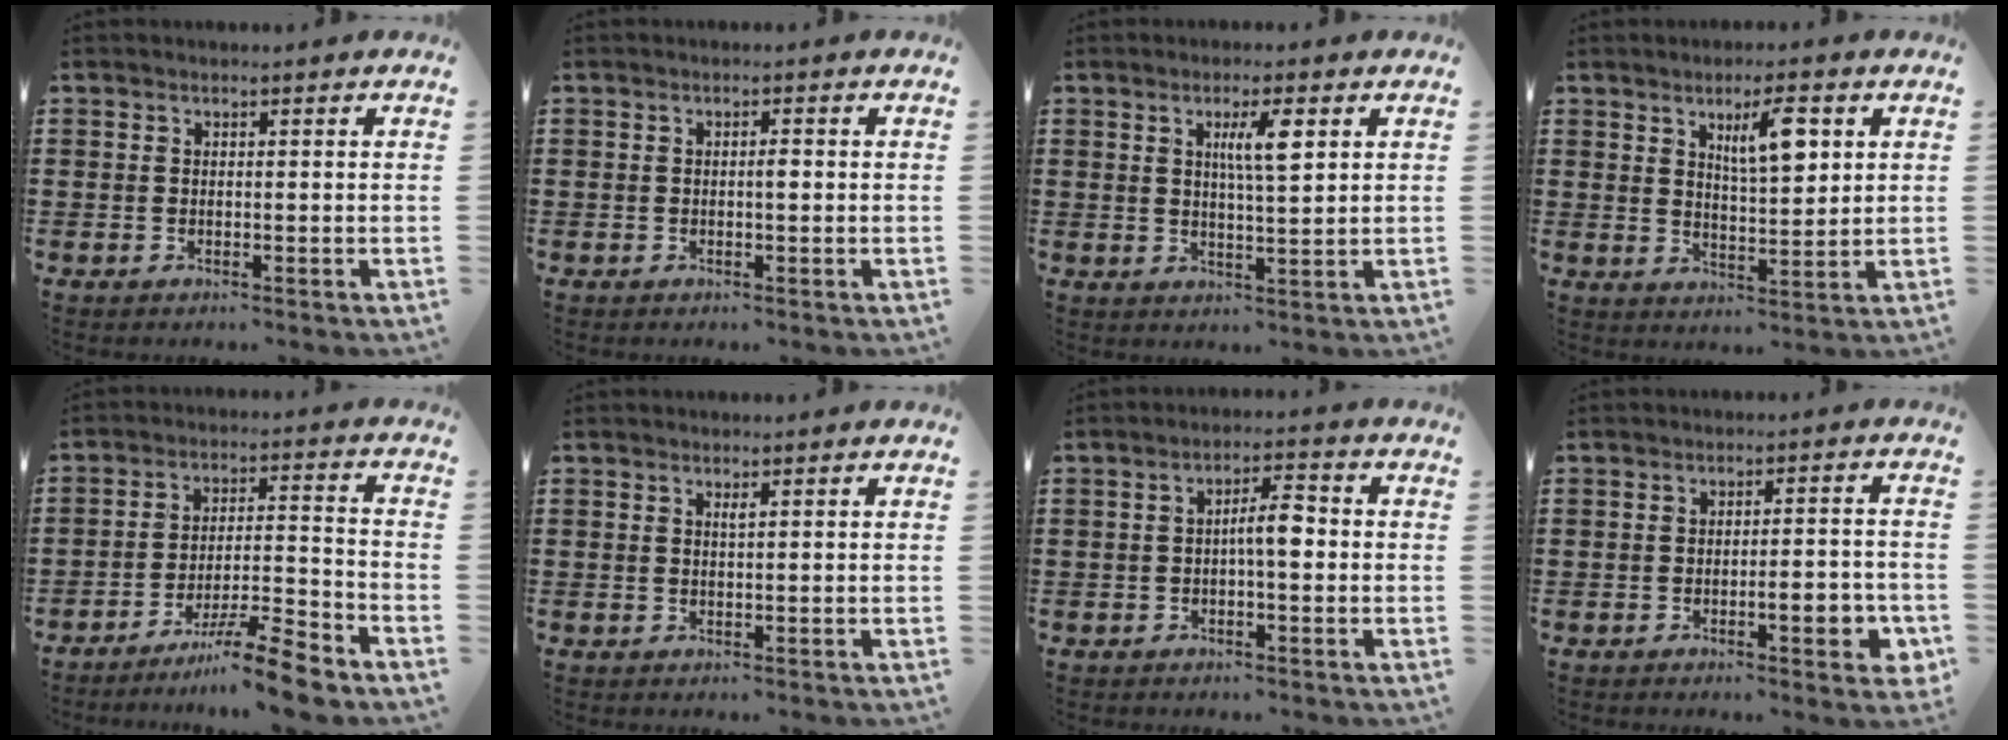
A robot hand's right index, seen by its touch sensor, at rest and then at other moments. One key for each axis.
{"total": 1.1, "fx": -0.1, "fy": 0.3, "fz": 1.1, "tx": -0.021, "ty": -0.002, "tz": -0.001}
{"total": 5.1, "fx": 1.8, "fy": 1.0, "fz": 4.7, "tx": -0.089, "ty": 0.005, "tz": 0.025}
{"total": 6.9, "fx": 2.9, "fy": 2.1, "fz": 5.9, "tx": -0.098, "ty": 0.000, "tz": 0.042}
{"total": 9.7, "fx": -7.9, "fy": 0.5, "fz": 5.6, "tx": -0.087, "ty": 0.019, "tz": -0.149}
{"total": 0.6, "fx": 0.3, "fy": 0.0, "fz": 0.5, "tx": -0.010, "ty": -0.001, "tz": 0.007}
{"total": 4.5, "fx": -0.4, "fy": 1.1, "fz": 4.3, "tx": -0.077, "ty": 0.008, "tz": -0.010}
{"total": 4.6, "fx": -1.7, "fy": 1.2, "fz": 4.1, "tx": -0.056, "ty": -0.002, "tz": -0.031}